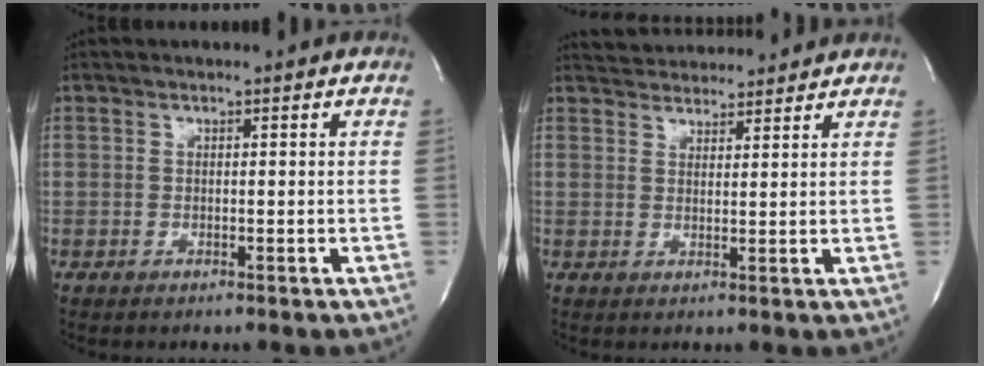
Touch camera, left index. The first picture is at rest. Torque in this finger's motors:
{"motor_torque": [-0.42, -0.43, 0.06, 0.03]}